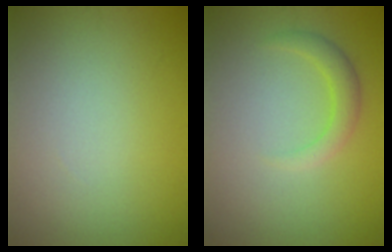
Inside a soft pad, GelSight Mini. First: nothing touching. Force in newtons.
{"total": 2.0, "press": 2.0, "slide": 0.1}